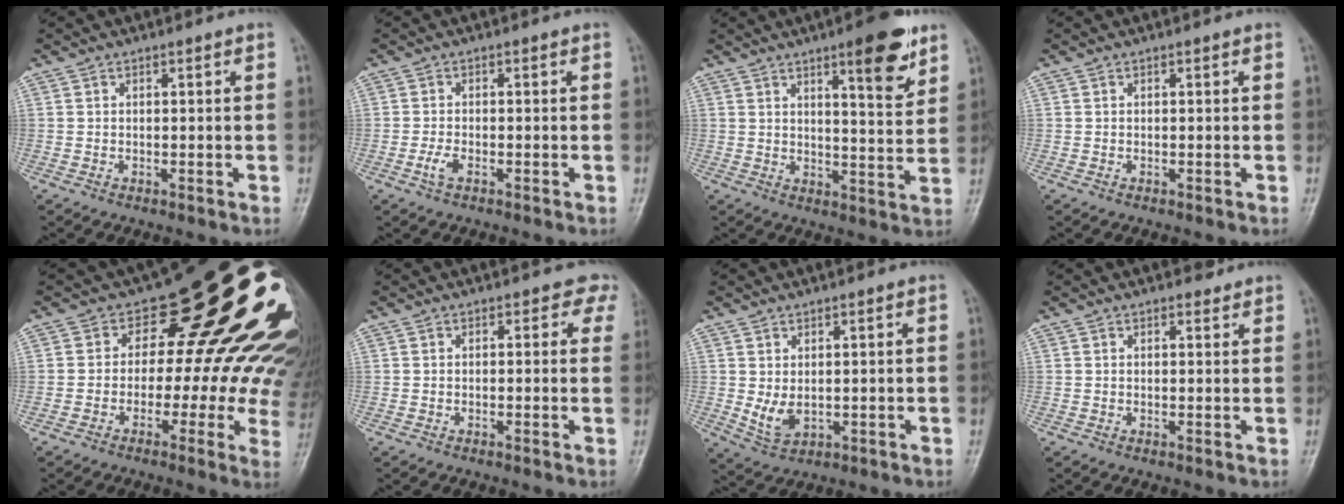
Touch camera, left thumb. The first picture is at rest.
{"total": 2.4, "force": [-0.9, 1.1, 1.9], "torque": [-0.040, 0.004, -0.020]}
{"total": 10.7, "force": [6.3, 2.6, 8.3], "torque": [-0.097, -0.037, 0.087]}
{"total": 0.0}
{"total": 21.1, "force": [4.5, 11.7, 17.0], "torque": [-0.153, 0.011, 0.045]}
{"total": 2.5, "force": [1.2, 1.8, 1.2], "torque": [0.020, -0.001, -0.003]}
{"total": 5.2, "force": [0.7, 3.1, 4.1], "torque": [-0.071, -0.009, 0.025]}
{"total": 1.9, "force": [1.5, 0.9, 0.7], "torque": [0.000, -0.008, 0.016]}